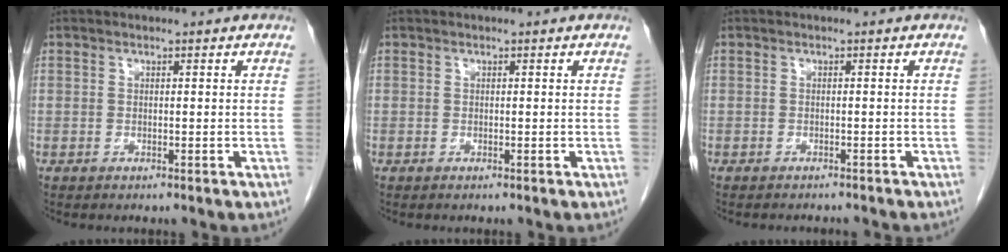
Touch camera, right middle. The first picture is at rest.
{"total": 0.0}
{"total": 3.4, "force": [-3.2, 0.7, 0.8], "torque": [-0.008, -0.003, -0.039]}